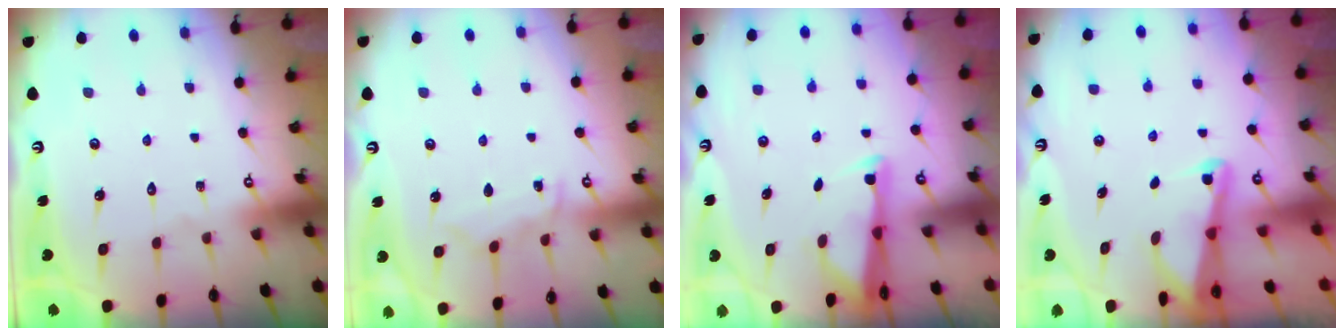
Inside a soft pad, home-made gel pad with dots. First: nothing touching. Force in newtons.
{"total": 6.1, "press": 6.1, "slide": 0.8}
{"total": 2.9, "press": 2.8, "slide": 0.8}
{"total": 2.1, "press": 2.1, "slide": 0.3}